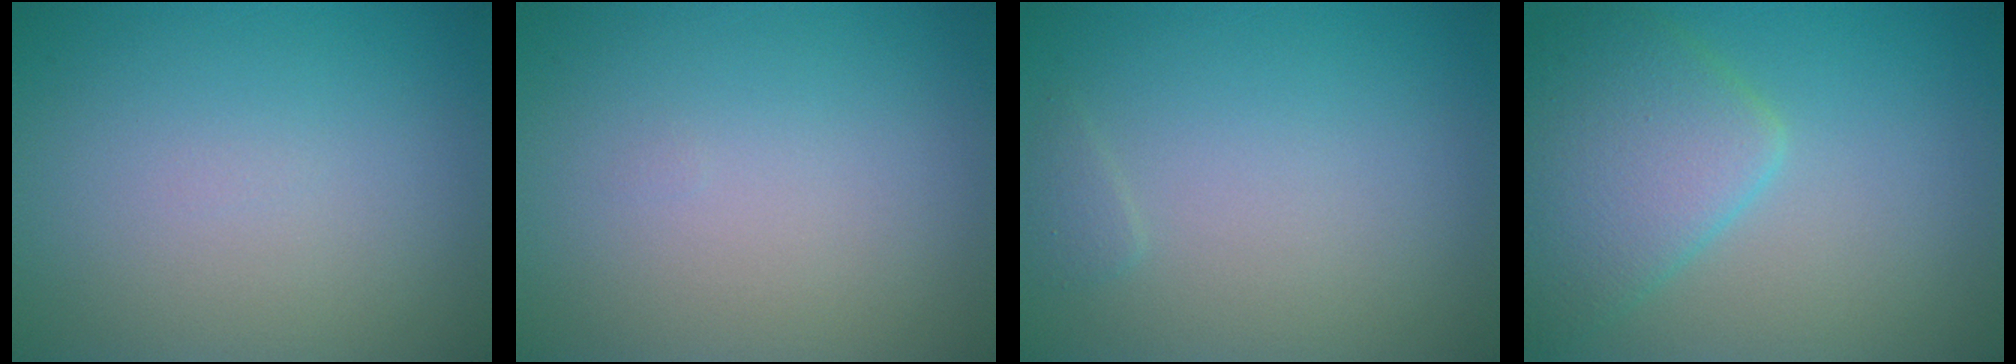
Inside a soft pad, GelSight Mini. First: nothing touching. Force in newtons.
{"total": 0.0}
{"total": 0.7, "press": 0.7, "slide": 0.1}
{"total": 5.6, "press": 5.6, "slide": 0.2}